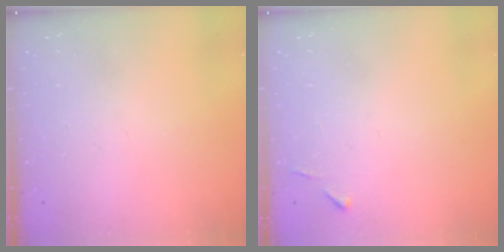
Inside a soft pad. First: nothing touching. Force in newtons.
{"total": 4.3, "press": 4.3, "slide": 0.6}